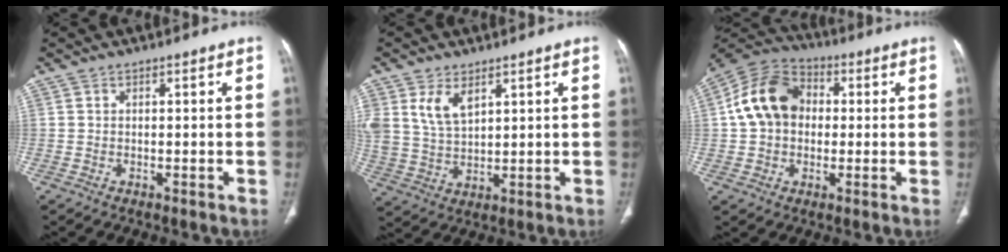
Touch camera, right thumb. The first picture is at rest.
{"total": 7.5, "force": [3.8, 4.2, 4.9], "torque": [-0.088, -0.013, 0.086]}
{"total": 13.9, "force": [1.3, 10.7, 8.7], "torque": [-0.141, 0.030, 0.012]}